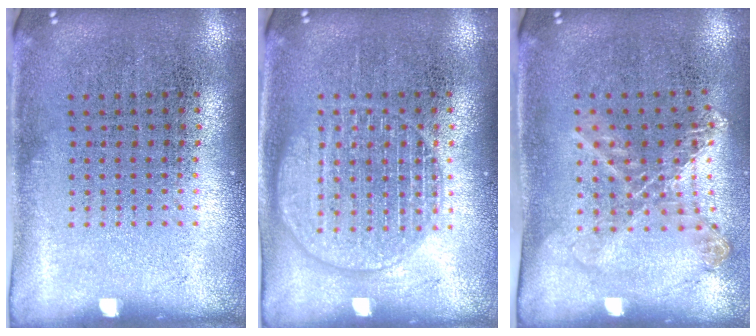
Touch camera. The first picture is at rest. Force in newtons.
{"total": 3.0, "press": 2.9, "slide": 0.4}
{"total": 1.1, "press": 1.1, "slide": 0.3}